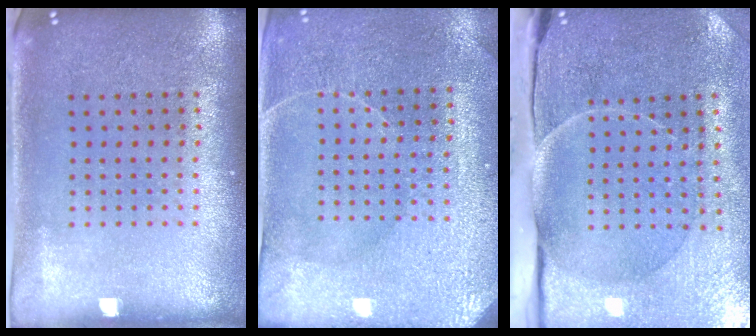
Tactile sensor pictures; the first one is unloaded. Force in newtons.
{"total": 3.2, "press": 3.2, "slide": 0.1}
{"total": 4.5, "press": 3.8, "slide": 2.3}